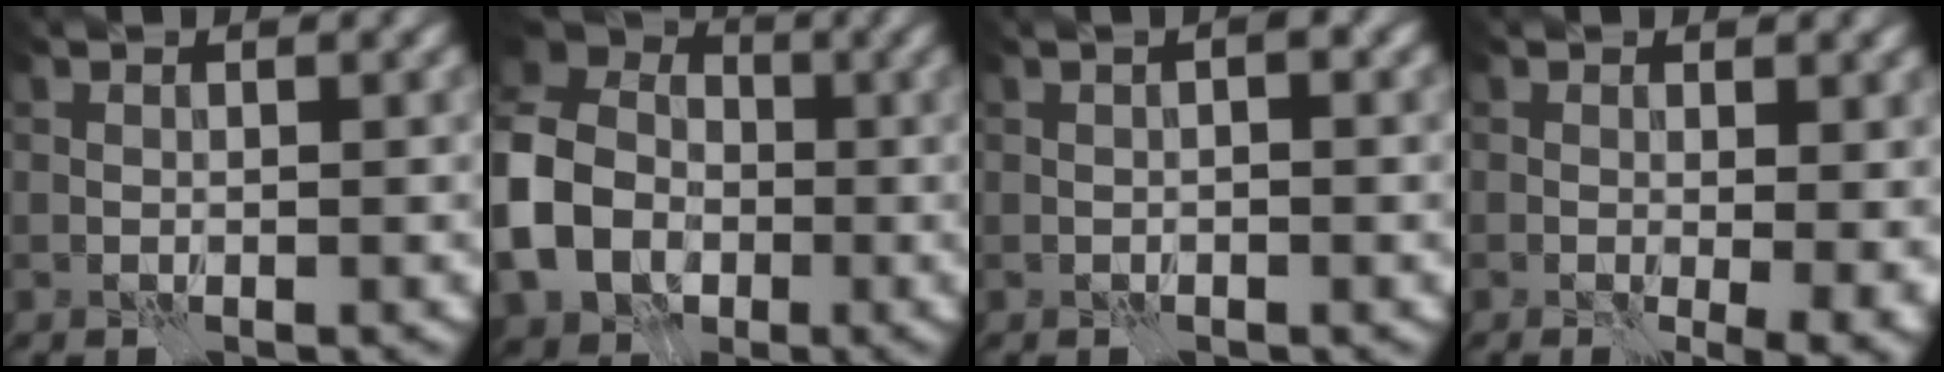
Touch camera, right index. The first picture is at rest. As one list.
[{"total": 11.7, "force": [-2.8, 9.3, 6.4], "torque": [-0.155, -0.016, -0.054]}, {"total": 2.3, "force": [0.2, 0.8, 2.1], "torque": [-0.014, 0.001, -0.002]}, {"total": 4.5, "force": [0.2, 1.7, 4.1], "torque": [-0.035, -0.012, 0.011]}]